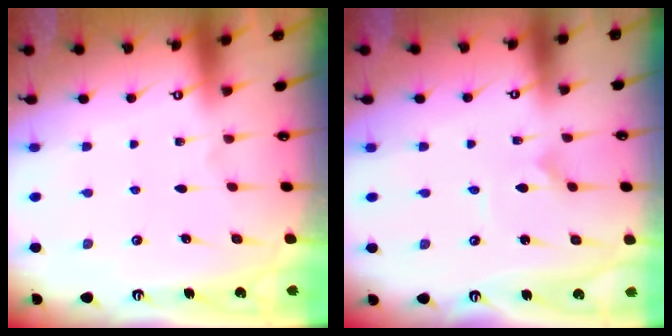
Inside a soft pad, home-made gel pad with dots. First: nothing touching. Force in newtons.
{"total": 1.0, "press": 1.0, "slide": 0.0}